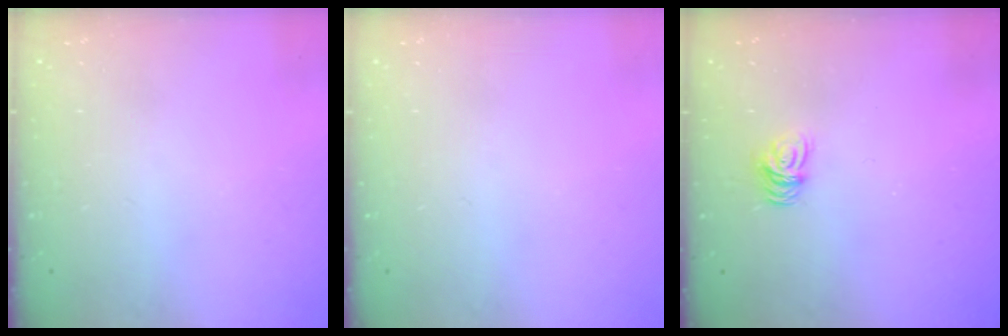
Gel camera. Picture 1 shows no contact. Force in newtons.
{"total": 0.0}
{"total": 4.8, "press": 4.8, "slide": 0.2}